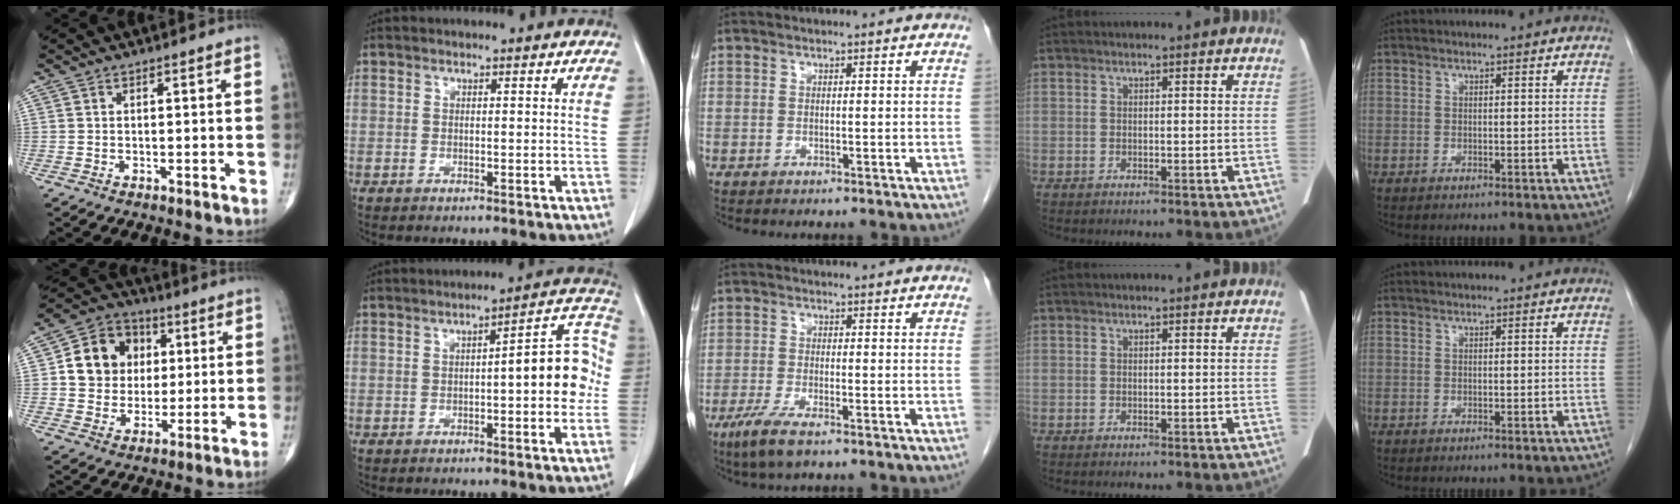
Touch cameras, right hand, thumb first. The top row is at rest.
{"thumb": {"total": 12.7, "force": [2.5, 11.0, 5.9], "torque": [-0.064, 0.008, 0.039]}, "index": {"total": 9.2, "force": [-0.9, 2.0, 8.9], "torque": [-0.103, 0.034, -0.016]}, "middle": {"total": 5.1, "force": [-3.2, 1.0, 3.8], "torque": [-0.080, -0.014, -0.057]}}